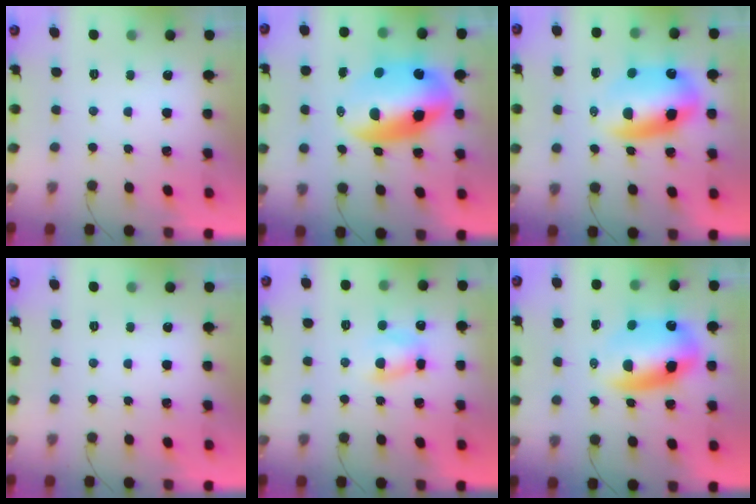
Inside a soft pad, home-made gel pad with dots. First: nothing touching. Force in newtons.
{"total": 14.9, "press": 14.4, "slide": 3.6}
{"total": 12.4, "press": 11.9, "slide": 3.5}
{"total": 0.0}
{"total": 6.0, "press": 5.8, "slide": 1.2}
{"total": 12.4, "press": 11.9, "slide": 3.5}